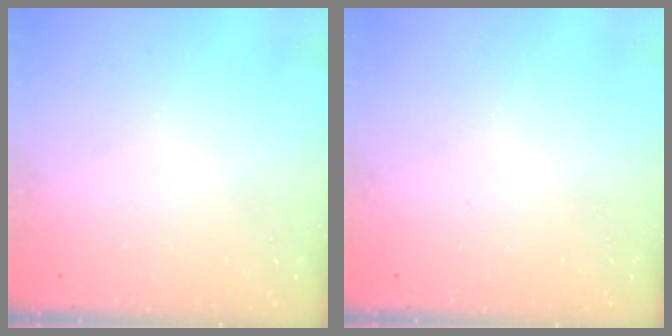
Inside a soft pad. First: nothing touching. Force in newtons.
{"total": 0.0}